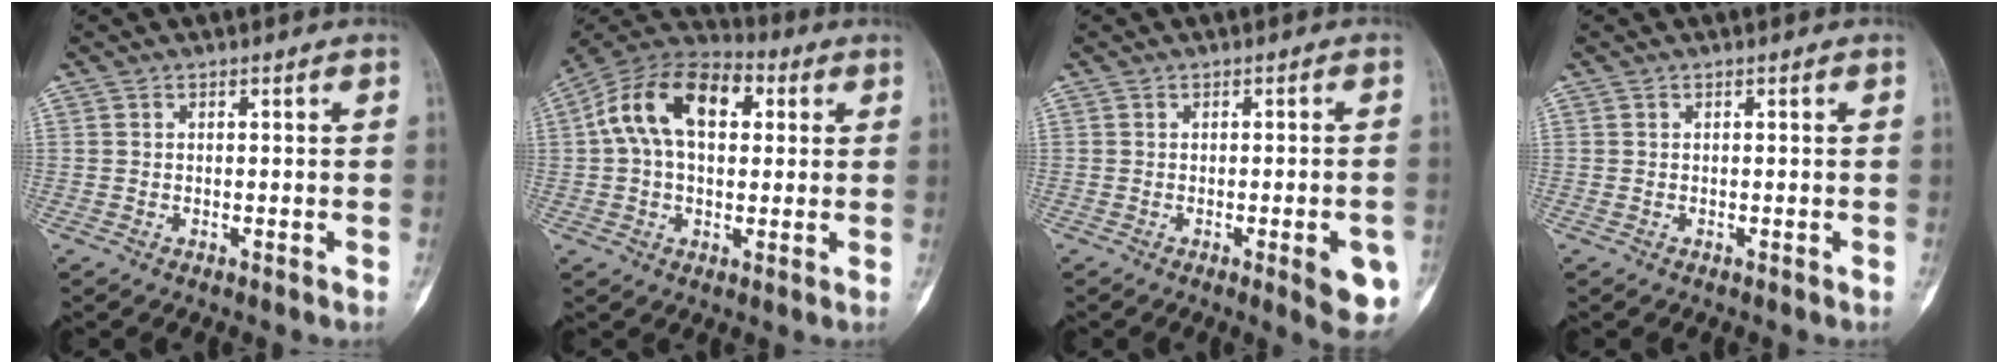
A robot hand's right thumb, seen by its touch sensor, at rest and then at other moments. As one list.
[{"total": 16.2, "force": [3.6, 10.1, 12.2], "torque": [-0.195, 0.029, 0.051]}, {"total": 7.5, "force": [-2.7, 1.7, 6.8], "torque": [-0.065, -0.002, -0.027]}, {"total": 0.0}]